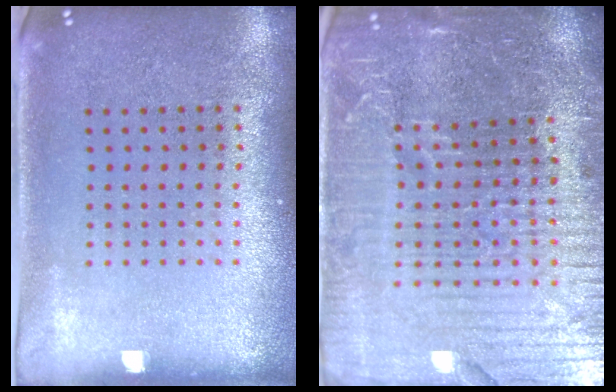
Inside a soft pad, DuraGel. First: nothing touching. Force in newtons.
{"total": 6.2, "press": 5.5, "slide": 2.9}